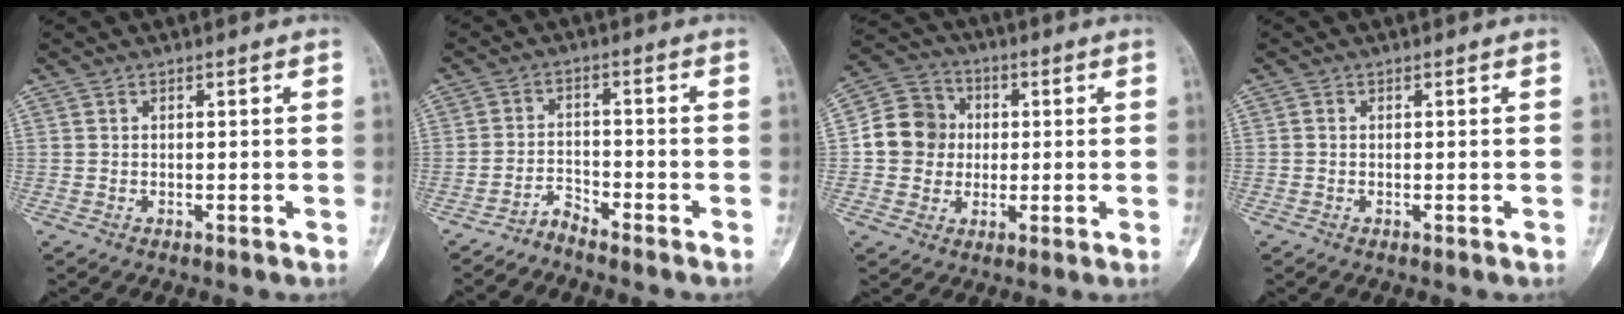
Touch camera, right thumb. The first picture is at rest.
{"total": 2.9, "force": [-2.8, 0.3, 0.2], "torque": [0.000, 0.018, -0.056]}
{"total": 10.5, "force": [0.2, 9.7, 4.0], "torque": [-0.044, 0.020, -0.005]}
{"total": 0.0}